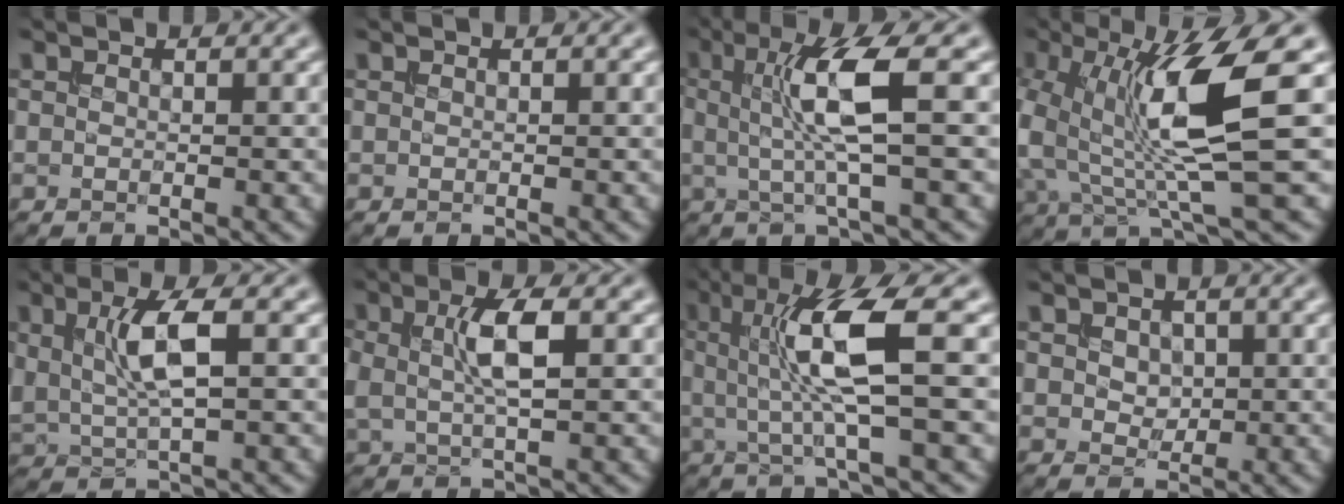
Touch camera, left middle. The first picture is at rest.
{"total": 0.0}
{"total": 5.8, "force": [0.7, 0.8, 5.7], "torque": [-0.114, 0.001, 0.014]}
{"total": 9.6, "force": [1.1, 1.9, 9.3], "torque": [-0.174, -0.004, 0.023]}
{"total": 4.8, "force": [1.1, 1.8, 4.3], "torque": [-0.095, 0.003, 0.023]}
{"total": 4.0, "force": [0.9, 1.4, 3.7], "torque": [-0.080, 0.007, 0.016]}
{"total": 7.4, "force": [0.9, 1.3, 7.2], "torque": [-0.135, -0.003, 0.016]}
{"total": 1.8, "force": [0.4, 1.4, 1.1], "torque": [-0.022, -0.001, 0.008]}